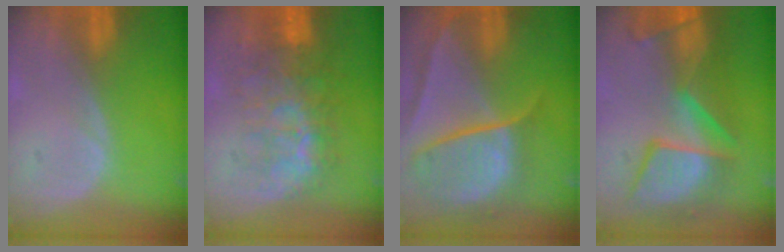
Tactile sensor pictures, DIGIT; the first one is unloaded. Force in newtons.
{"total": 9.7, "press": 8.8, "slide": 4.0}
{"total": 10.8, "press": 9.0, "slide": 5.8}
{"total": 11.0, "press": 10.3, "slide": 3.8}